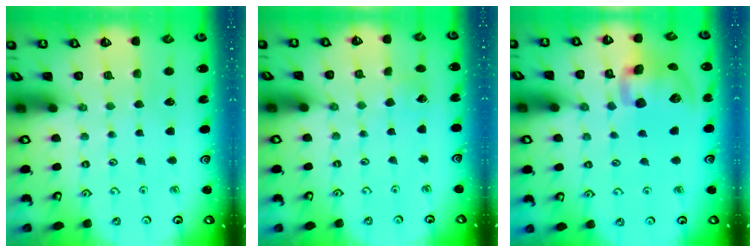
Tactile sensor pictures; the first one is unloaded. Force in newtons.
{"total": 2.7, "press": 2.7, "slide": 0.2}
{"total": 13.4, "press": 13.2, "slide": 2.0}